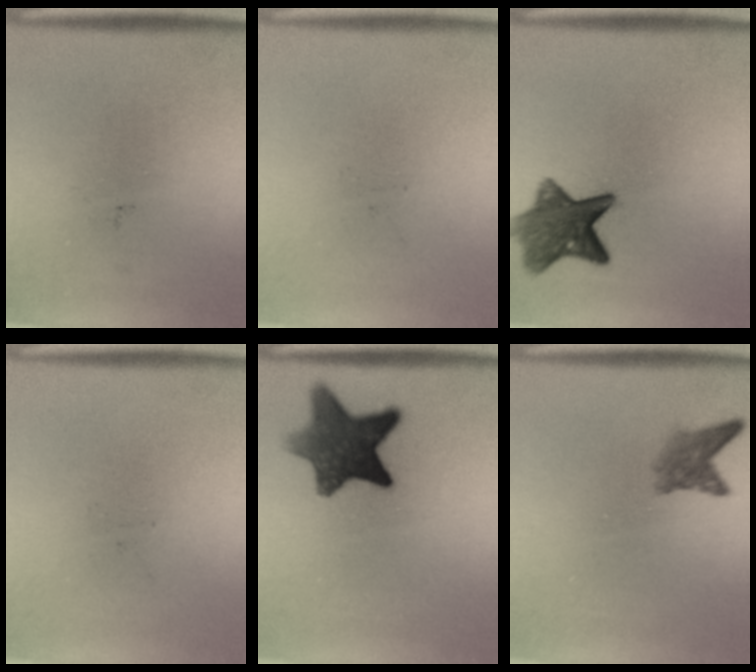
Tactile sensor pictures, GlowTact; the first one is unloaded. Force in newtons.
{"total": 0.0}
{"total": 8.1}
{"total": 0.0}
{"total": 10.7}
{"total": 2.9}